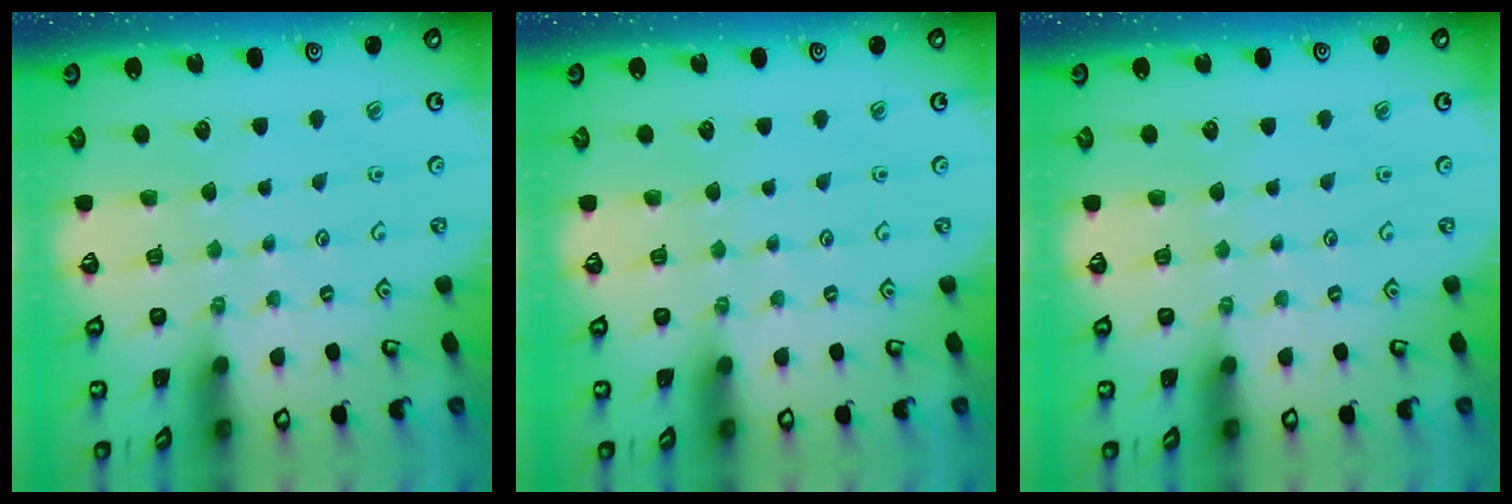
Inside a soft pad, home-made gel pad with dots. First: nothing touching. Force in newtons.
{"total": 0.0}
{"total": 0.0}